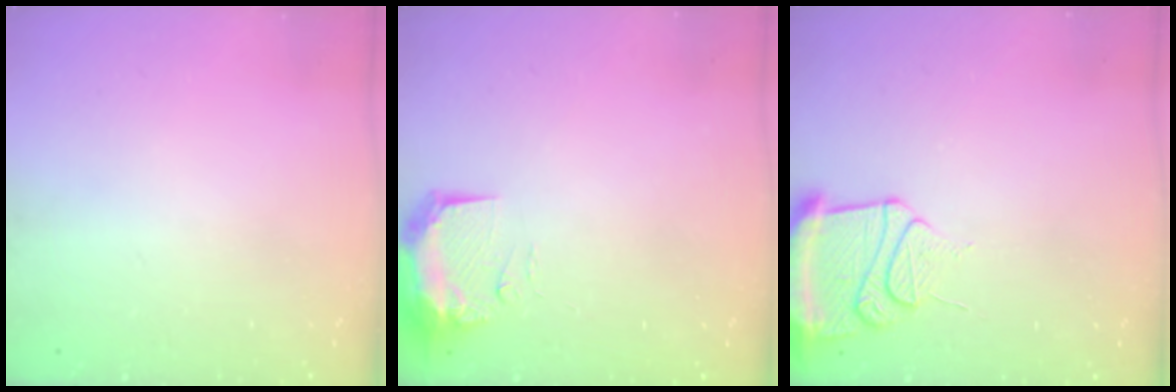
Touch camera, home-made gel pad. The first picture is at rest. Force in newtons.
{"total": 9.3, "press": 9.1, "slide": 1.7}
{"total": 12.9, "press": 12.8, "slide": 1.5}